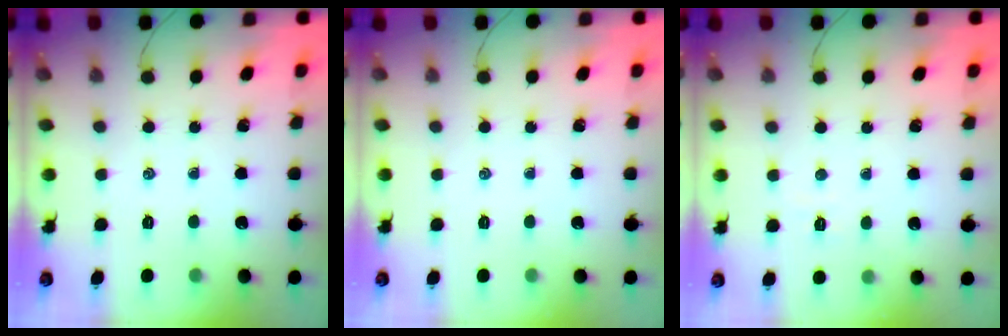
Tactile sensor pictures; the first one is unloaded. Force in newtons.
{"total": 0.0}
{"total": 2.5, "press": 2.4, "slide": 0.7}